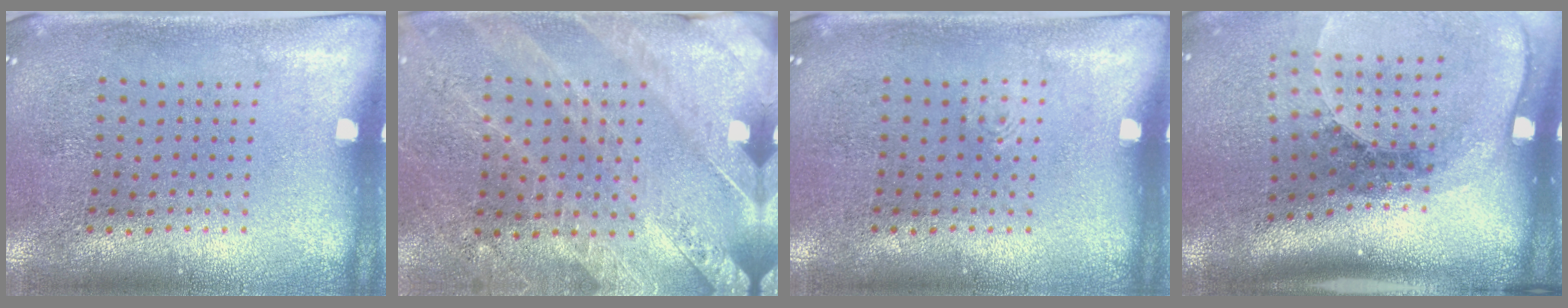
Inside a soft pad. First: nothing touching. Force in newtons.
{"total": 2.5, "press": 2.5, "slide": 0.4}
{"total": 0.5, "press": 0.5, "slide": 0.1}
{"total": 2.6, "press": 1.9, "slide": 1.8}